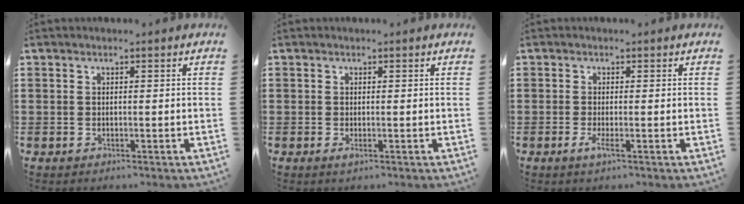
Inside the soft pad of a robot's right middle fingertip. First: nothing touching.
{"total": 0.7, "force": [0.0, 0.1, 0.7], "torque": [-0.012, 0.000, 0.001]}
{"total": 1.8, "force": [-0.5, 0.1, 1.7], "torque": [-0.037, -0.008, -0.012]}